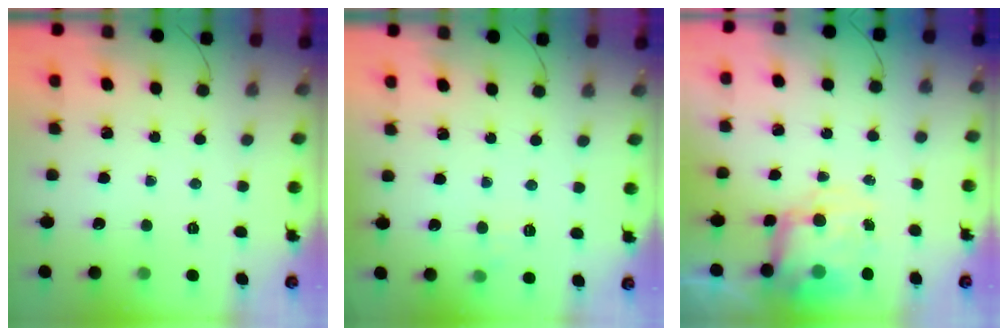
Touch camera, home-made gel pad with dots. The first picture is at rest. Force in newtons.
{"total": 5.5, "press": 5.3, "slide": 1.6}
{"total": 8.6, "press": 8.5, "slide": 1.2}